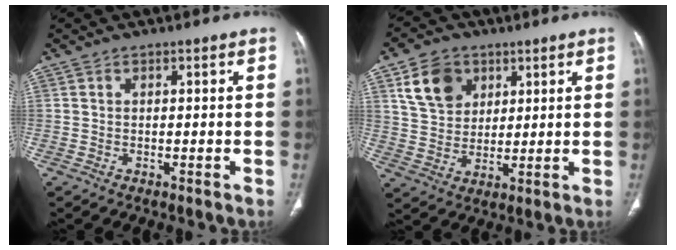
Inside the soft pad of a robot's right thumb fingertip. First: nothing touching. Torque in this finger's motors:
{"motor_torque": [-0.83, 0.88, 0.15, -0.06, 0.03]}